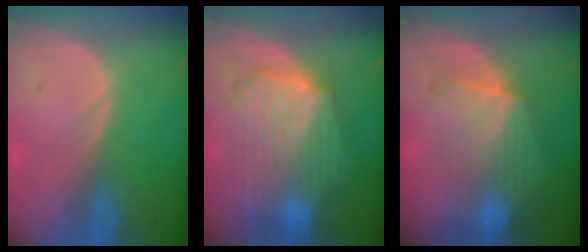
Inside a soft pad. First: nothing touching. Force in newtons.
{"total": 10.4, "press": 10.4, "slide": 0.8}
{"total": 7.3, "press": 7.2, "slide": 0.7}